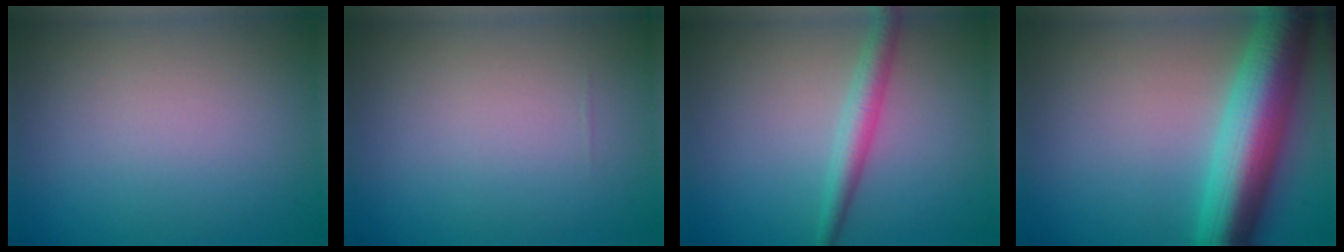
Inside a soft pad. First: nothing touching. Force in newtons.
{"total": 0.0}
{"total": 2.7, "press": 2.6, "slide": 0.1}
{"total": 10.0, "press": 10.0, "slide": 0.2}